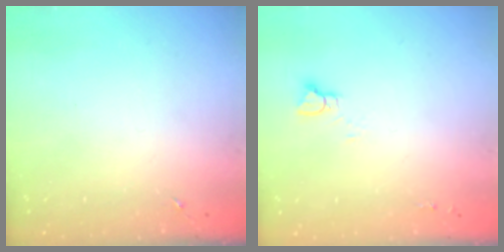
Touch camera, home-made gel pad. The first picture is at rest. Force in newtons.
{"total": 3.6, "press": 3.6, "slide": 0.3}